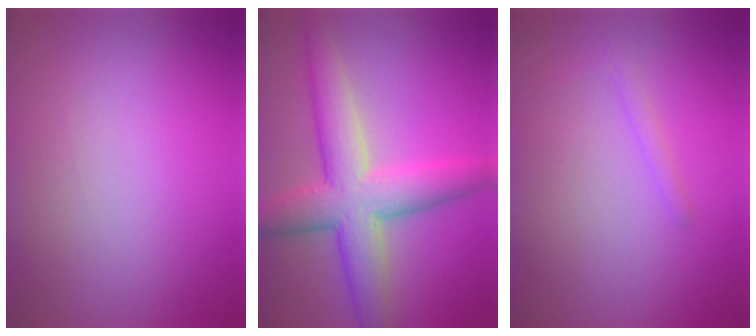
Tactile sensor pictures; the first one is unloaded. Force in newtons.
{"total": 7.2, "press": 7.2, "slide": 0.4}
{"total": 0.8, "press": 0.8, "slide": 0.0}